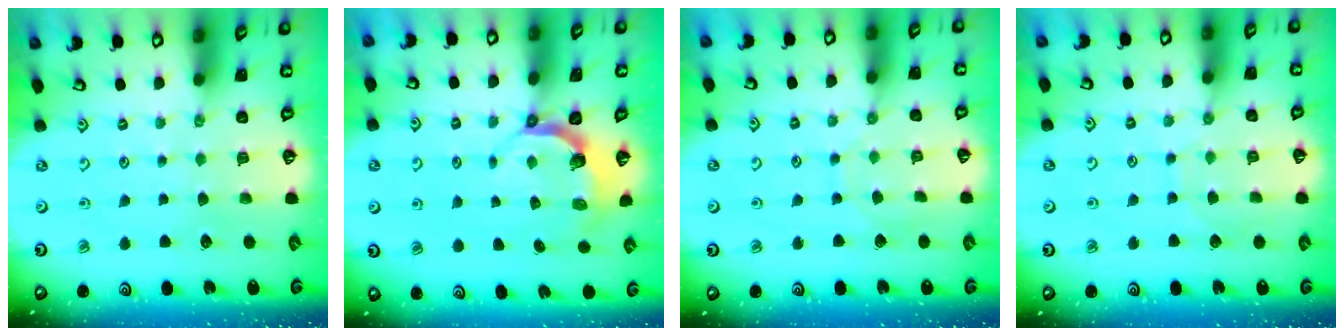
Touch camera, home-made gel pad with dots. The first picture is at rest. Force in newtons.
{"total": 4.4, "press": 3.2, "slide": 3.0}
{"total": 6.9, "press": 6.9, "slide": 0.6}
{"total": 6.4, "press": 6.3, "slide": 0.5}